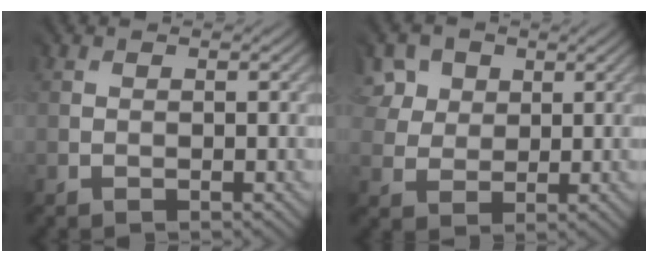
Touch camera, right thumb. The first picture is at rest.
{"total": 6.1, "force": [3.6, 4.7, 1.3], "torque": [-0.076, 0.007, 0.066]}